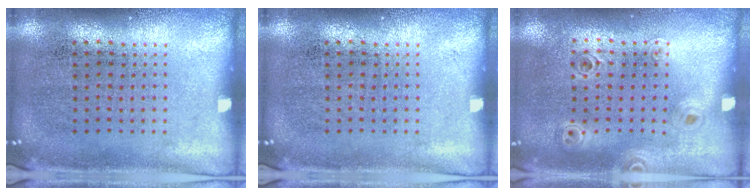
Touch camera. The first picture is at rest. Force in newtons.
{"total": 0.0}
{"total": 1.0, "press": 0.9, "slide": 0.2}